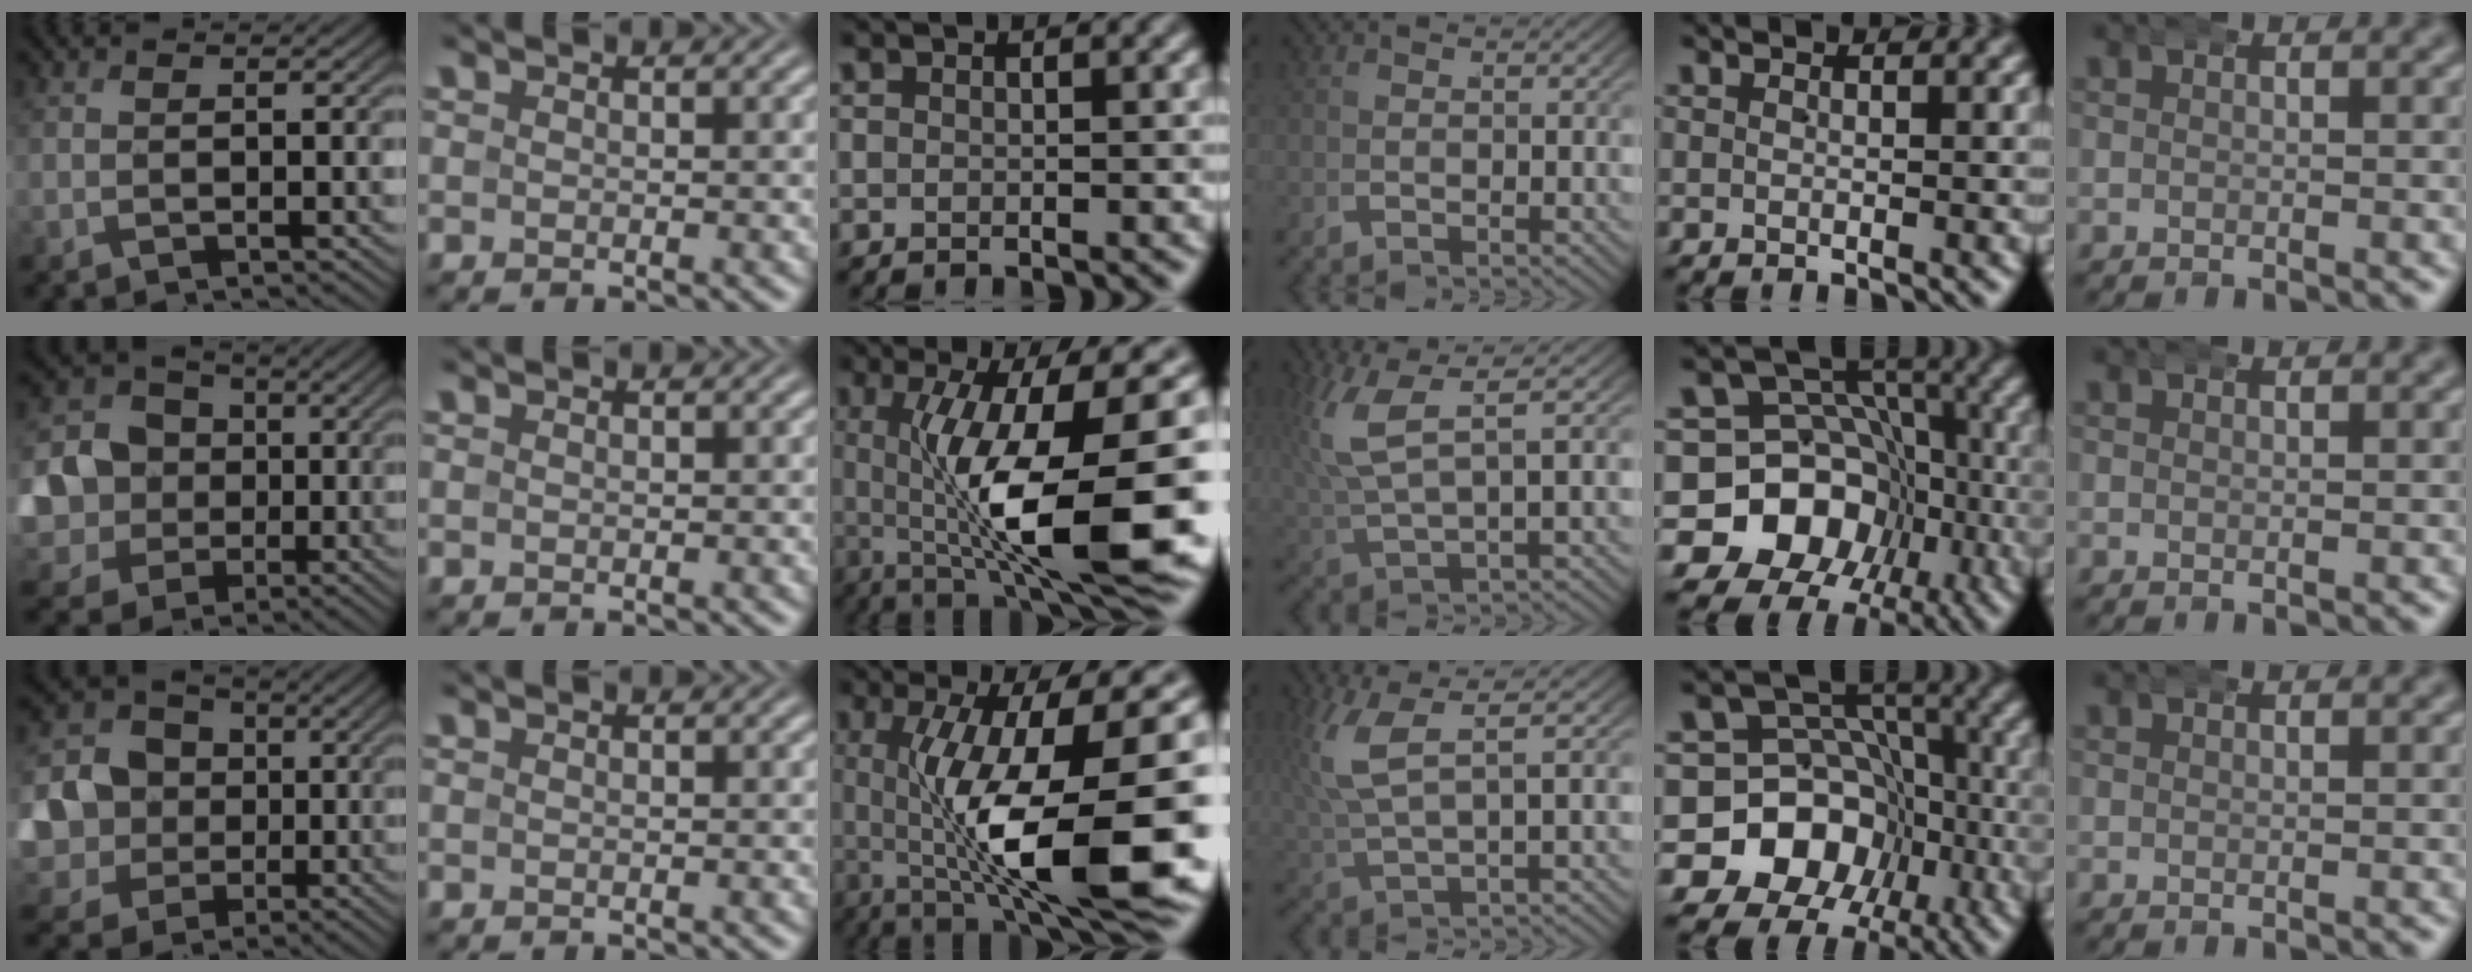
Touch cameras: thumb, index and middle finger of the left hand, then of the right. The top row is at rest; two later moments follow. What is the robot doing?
{"motion": "wrap", "object": "arm wrap"}